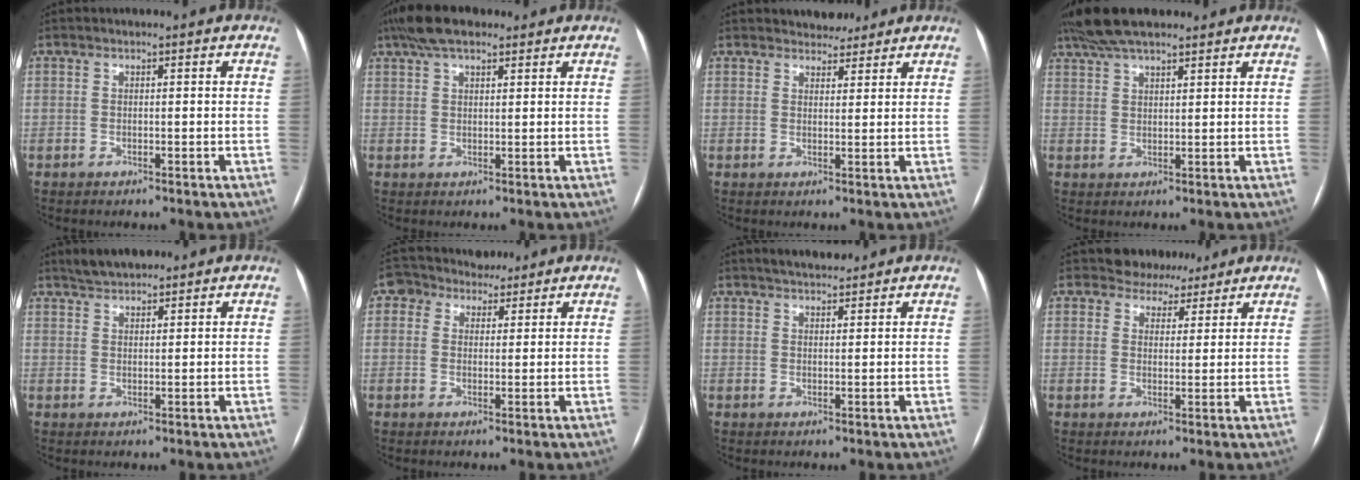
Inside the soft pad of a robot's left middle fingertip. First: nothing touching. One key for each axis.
{"total": 7.5, "fx": 5.5, "fy": 2.6, "fz": 4.3, "tx": -0.086, "ty": 0.032, "tz": 0.099}
{"total": 4.1, "fx": 3.7, "fy": 1.5, "fz": 0.6, "tx": -0.006, "ty": 0.004, "tz": 0.053}
{"total": 10.7, "fx": 8.7, "fy": 2.6, "fz": 5.7, "tx": -0.103, "ty": 0.044, "tz": 0.153}
{"total": 4.6, "fx": 4.1, "fy": 1.2, "fz": 1.7, "tx": -0.037, "ty": 0.018, "tz": 0.073}
{"total": 5.3, "fx": 4.1, "fy": 3.2, "fz": 0.9, "tx": -0.019, "ty": 0.020, "tz": 0.065}
{"total": 4.3, "fx": 3.9, "fy": 0.9, "fz": 1.5, "tx": -0.026, "ty": 0.017, "tz": 0.065}
{"total": 4.7, "fx": 4.1, "fy": 2.3, "fz": -0.2, "tx": 0.007, "ty": -0.004, "tz": 0.050}